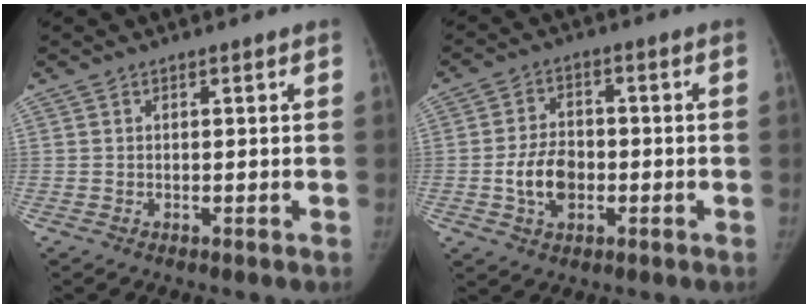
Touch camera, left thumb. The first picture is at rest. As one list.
[{"total": 8.0, "force": [-1.8, 5.5, 5.6], "torque": [-0.087, 0.013, -0.033]}]